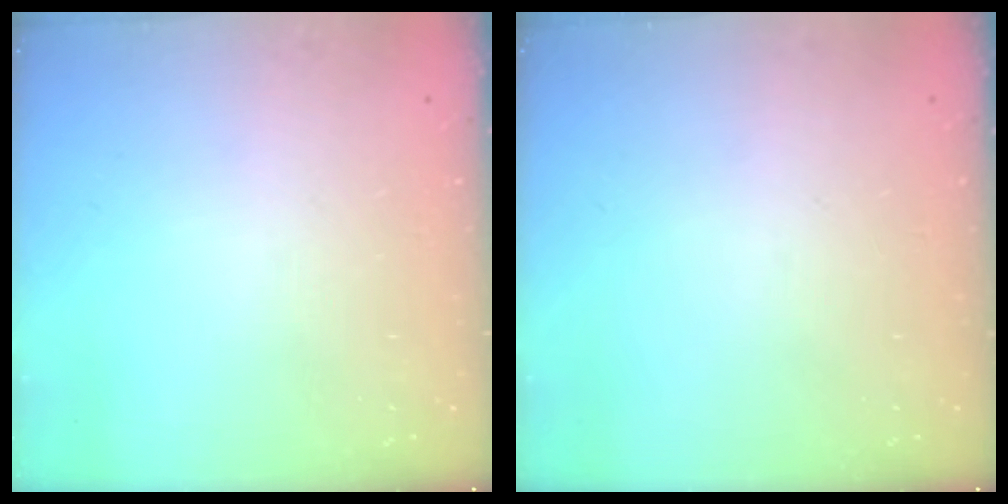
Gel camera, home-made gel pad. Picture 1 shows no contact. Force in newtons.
{"total": 0.0}